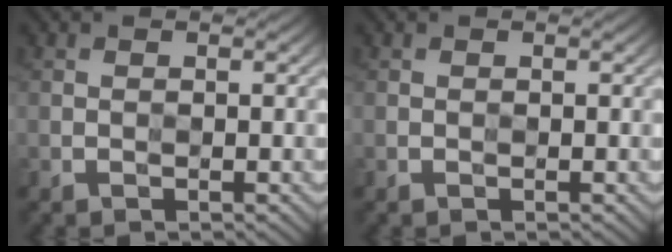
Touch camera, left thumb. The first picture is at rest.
{"total": 0.0}